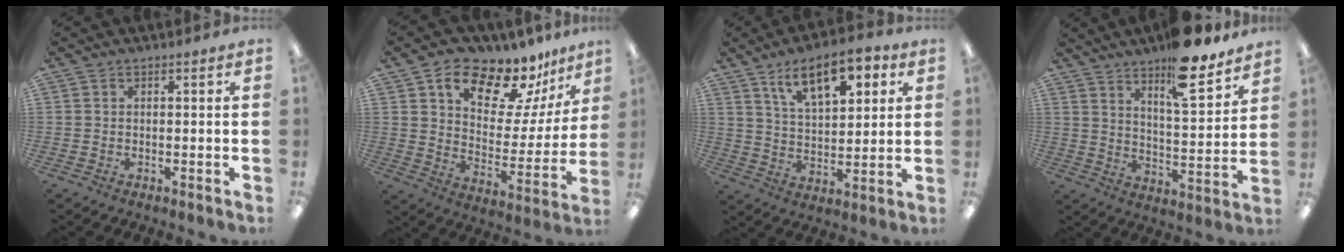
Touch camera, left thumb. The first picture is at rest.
{"total": 15.1, "force": [12.0, 6.4, 6.5], "torque": [-0.103, -0.090, 0.206]}
{"total": 13.1, "force": [7.9, 6.1, 8.5], "torque": [-0.124, -0.029, 0.137]}
{"total": 15.6, "force": [12.3, 4.3, 8.7], "torque": [-0.123, -0.083, 0.204]}